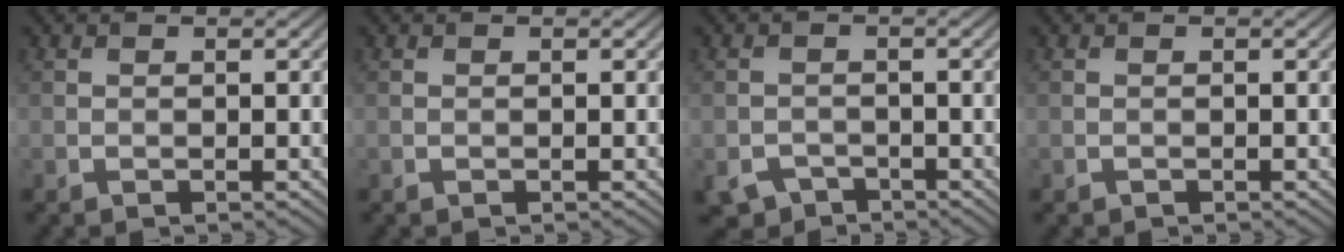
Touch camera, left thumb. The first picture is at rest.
{"total": 0.0}
{"total": 2.9, "force": [-2.2, 1.7, 0.9], "torque": [-0.017, -0.008, -0.043]}
{"total": 0.0}